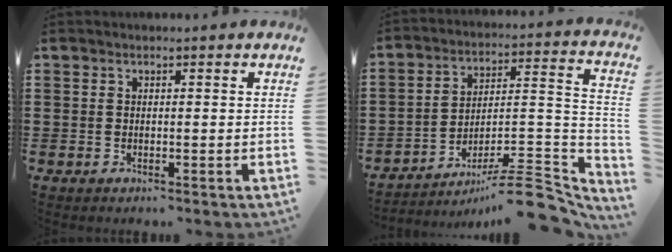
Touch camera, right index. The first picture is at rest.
{"total": 9.6, "force": [-7.4, 2.0, 5.7], "torque": [-0.080, 0.022, -0.143]}